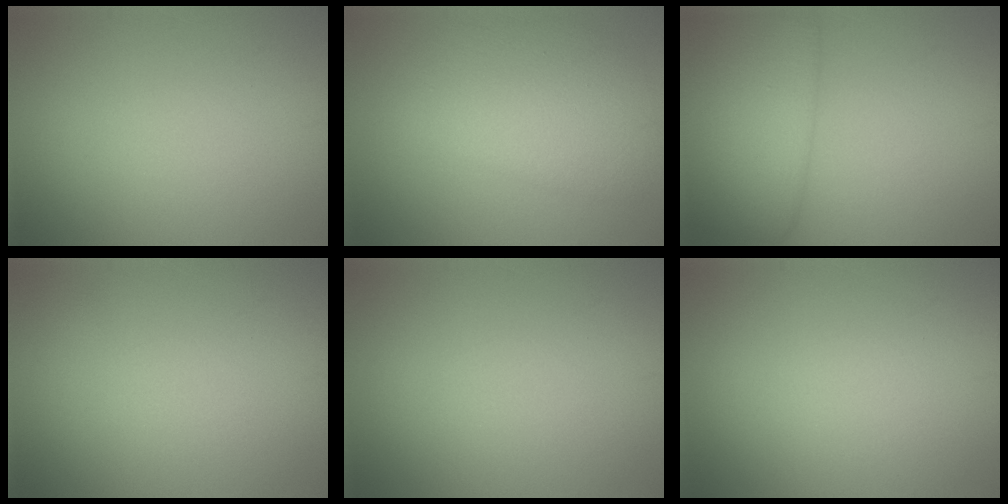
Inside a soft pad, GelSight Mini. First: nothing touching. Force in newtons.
{"total": 5.1, "press": 5.1, "slide": 0.3}
{"total": 5.9, "press": 5.9, "slide": 0.2}
{"total": 0.0}
{"total": 0.0}
{"total": 0.0}